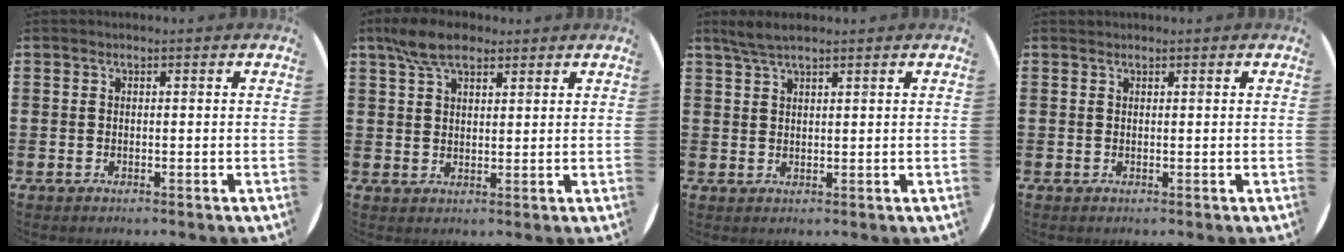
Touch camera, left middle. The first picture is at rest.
{"total": 6.0, "force": [4.5, 2.7, 2.9], "torque": [-0.061, 0.001, 0.083]}
{"total": 2.9, "force": [2.3, 0.4, 1.7], "torque": [-0.037, 0.004, 0.041]}
{"total": 0.0}